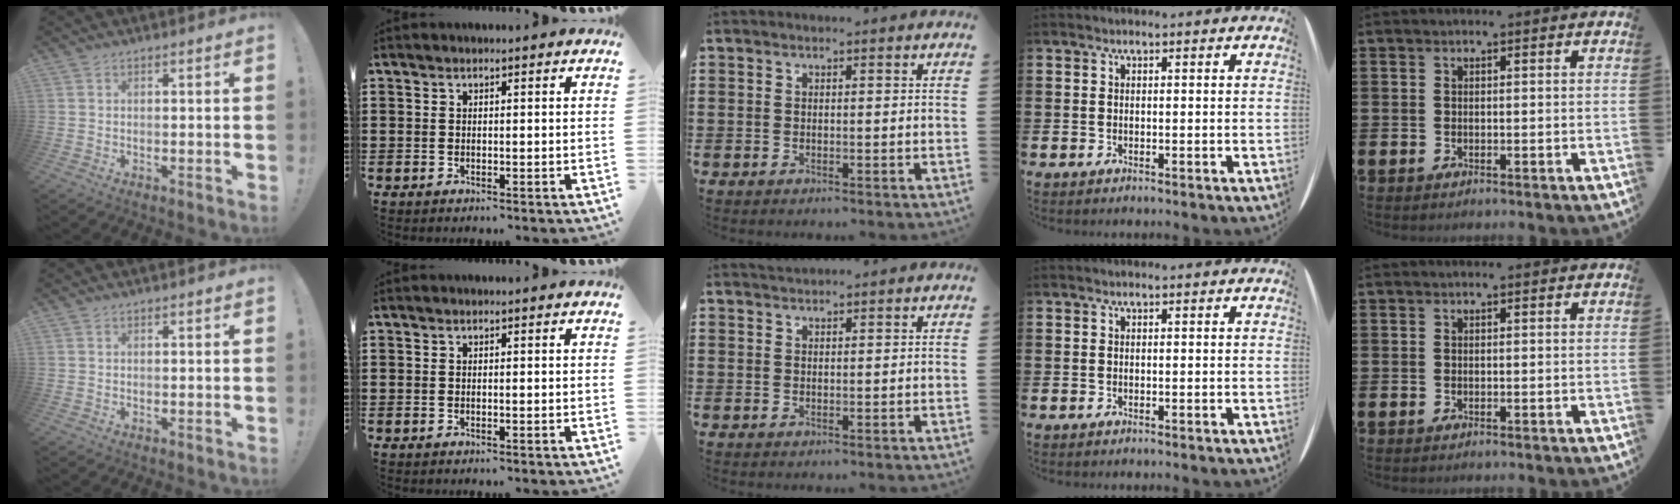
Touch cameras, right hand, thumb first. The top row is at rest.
{"middle": {"total": 0.9, "force": [0.9, 0.2, 0.1], "torque": [-0.003, 0.001, 0.017]}}